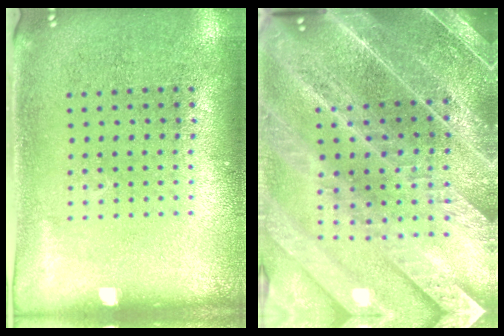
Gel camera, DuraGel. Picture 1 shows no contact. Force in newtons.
{"total": 4.4, "press": 4.0, "slide": 2.0}